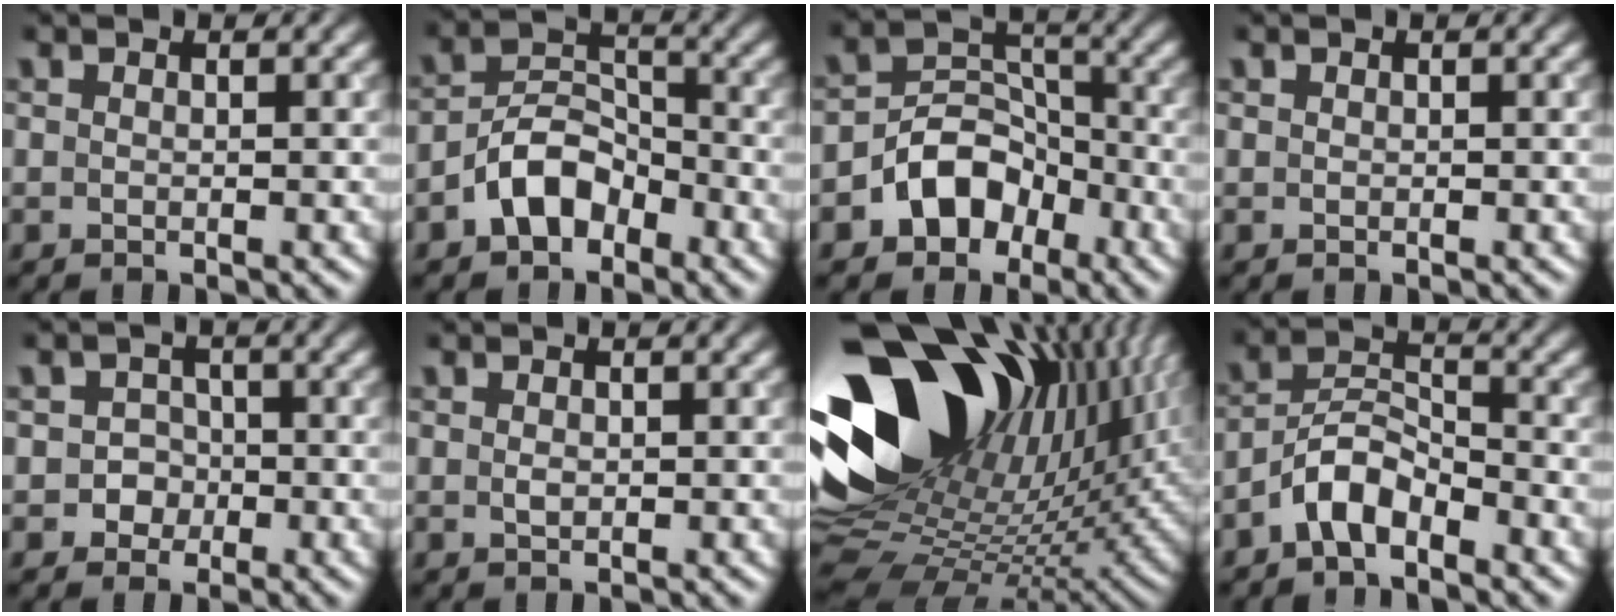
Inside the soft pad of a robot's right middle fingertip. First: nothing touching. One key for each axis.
{"total": 4.7, "fx": -2.8, "fy": 2.9, "fz": 2.5, "tx": -0.039, "ty": 0.010, "tz": -0.060}
{"total": 5.3, "fx": -3.0, "fy": 3.9, "fz": 2.2, "tx": -0.021, "ty": 0.006, "tz": -0.058}
{"total": 0.0}
{"total": 2.4, "fx": -0.6, "fy": 2.3, "fz": 0.4, "tx": 0.020, "ty": 0.003, "tz": -0.019}
{"total": 0.7, "fx": 0.0, "fy": 0.5, "fz": 0.5, "tx": -0.010, "ty": -0.002, "tz": 0.001}
{"total": 21.8, "fx": 6.1, "fy": 13.9, "fz": 15.6, "tx": -0.278, "ty": 0.005, "tz": 0.133}
{"total": 4.0, "fx": -2.7, "fy": 1.8, "fz": 2.4, "tx": -0.042, "ty": 0.013, "tz": -0.061}